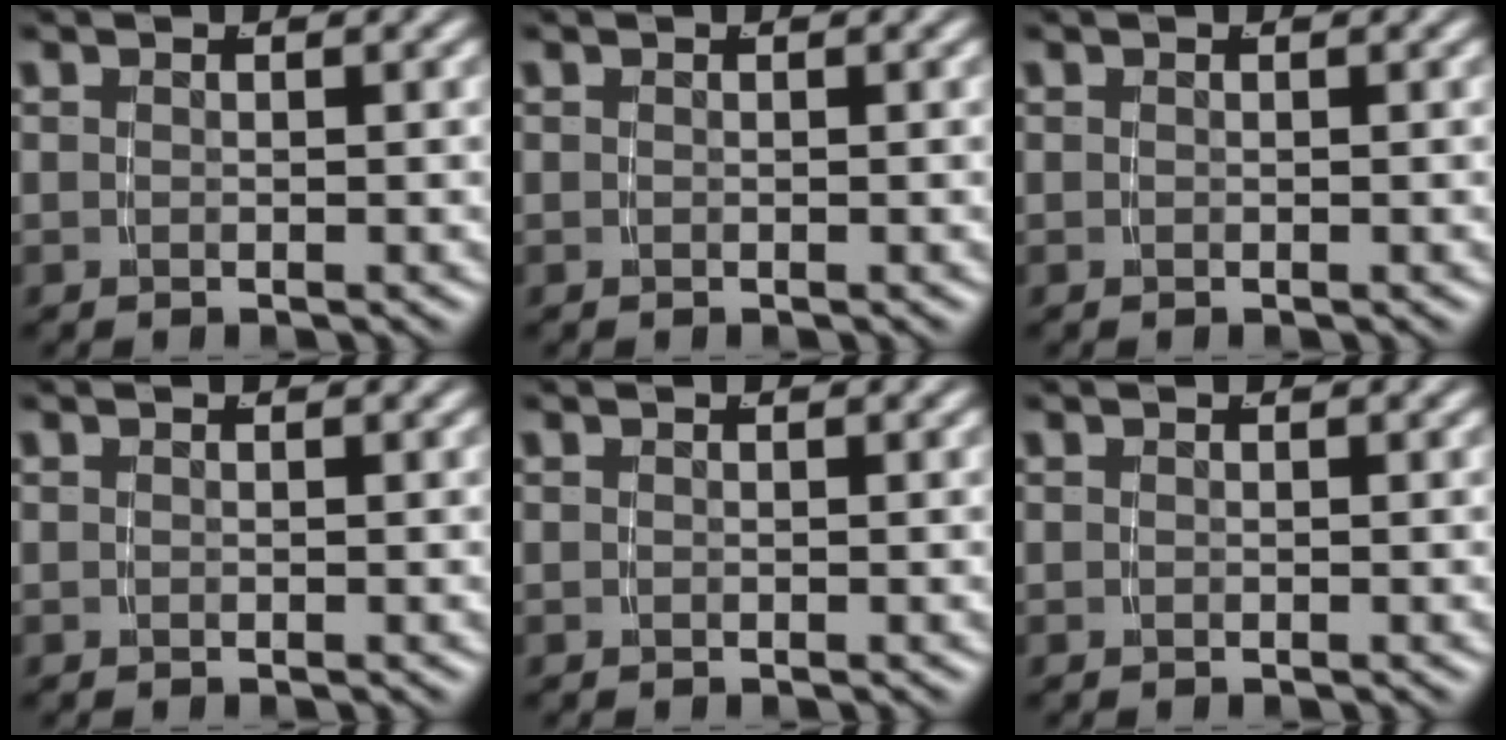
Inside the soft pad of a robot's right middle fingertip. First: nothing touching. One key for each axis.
{"total": 0.0}
{"total": 0.0}
{"total": 0.0}
{"total": 0.0}
{"total": 0.0}